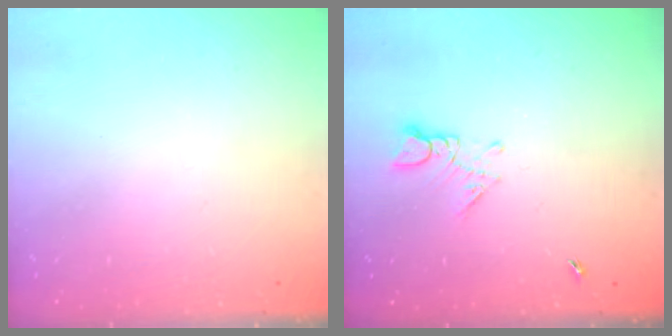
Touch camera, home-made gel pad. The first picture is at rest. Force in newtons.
{"total": 4.7, "press": 4.6, "slide": 0.6}